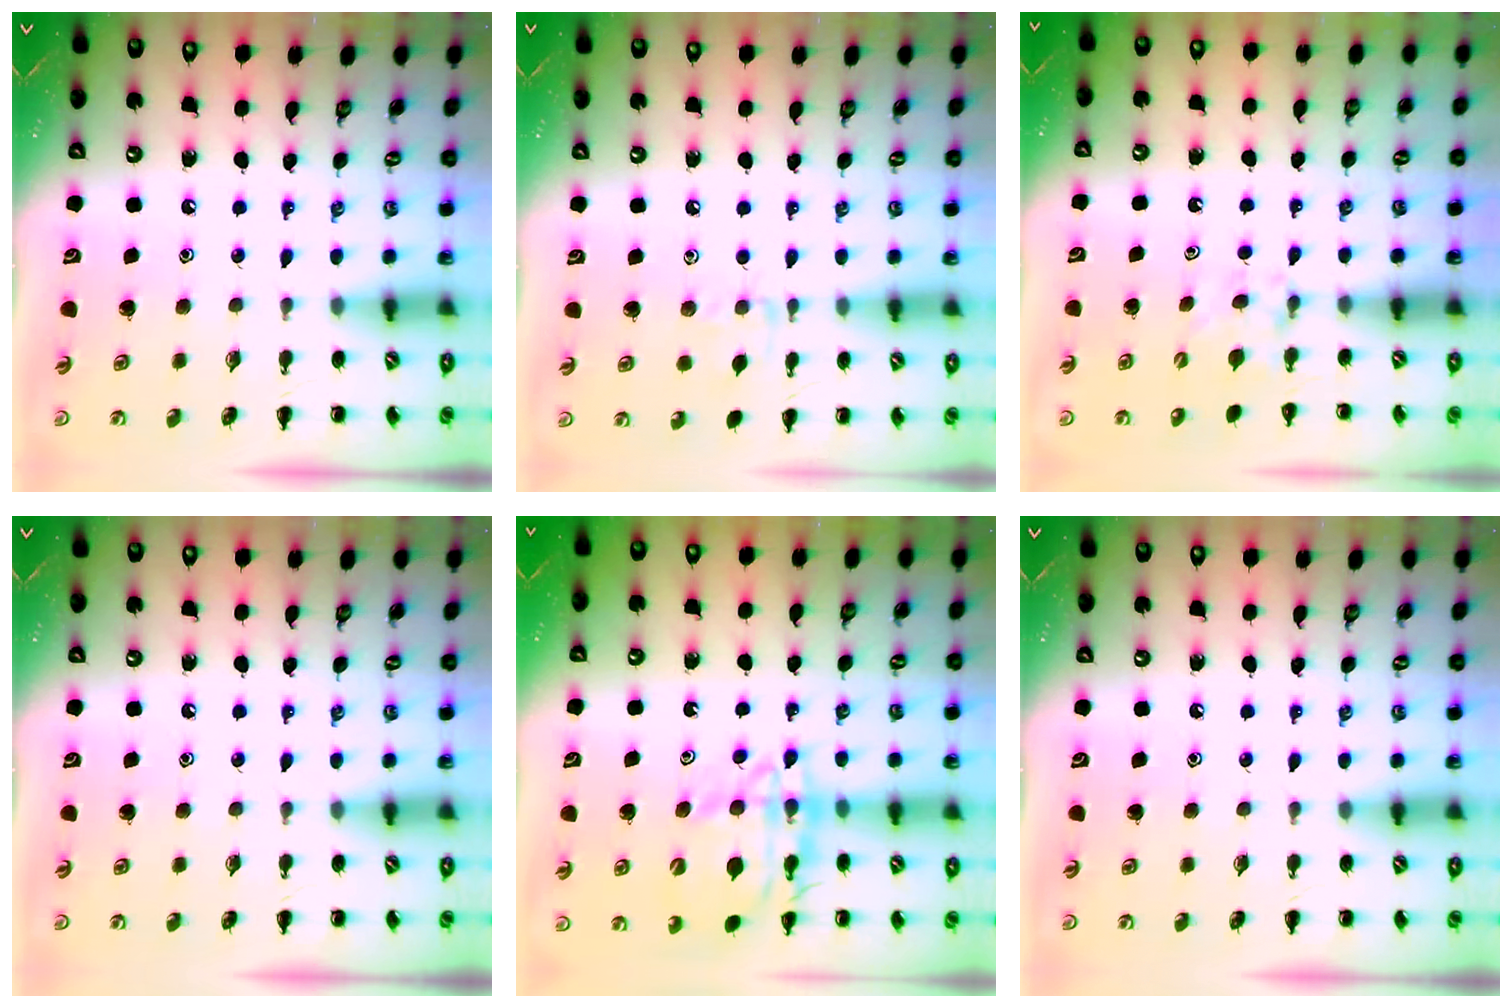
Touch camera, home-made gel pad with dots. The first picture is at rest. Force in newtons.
{"total": 5.2, "press": 5.0, "slide": 1.3}
{"total": 3.7, "press": 3.4, "slide": 1.4}
{"total": 0.0}
{"total": 14.3, "press": 14.1, "slide": 2.7}
{"total": 0.0}